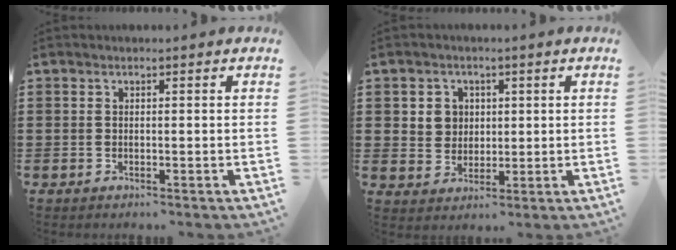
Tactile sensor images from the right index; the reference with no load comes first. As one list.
[{"total": 3.9, "force": [1.1, 3.7, 0.8], "torque": [-0.032, 0.013, 0.018]}]